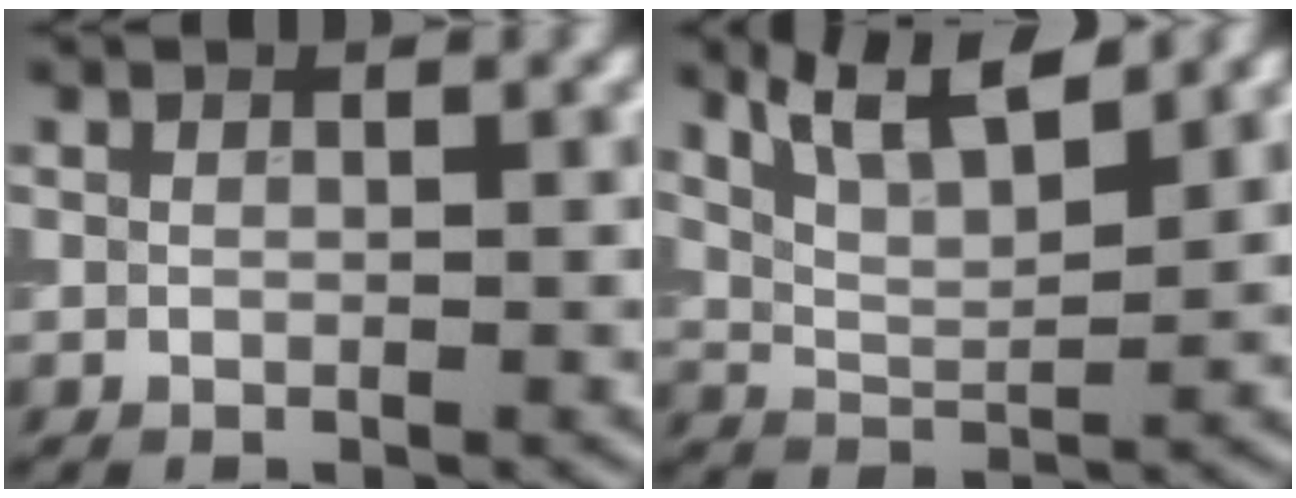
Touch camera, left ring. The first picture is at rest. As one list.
[{"total": 6.1, "force": [4.1, 1.8, 4.1], "torque": [-0.075, 0.014, 0.068]}]